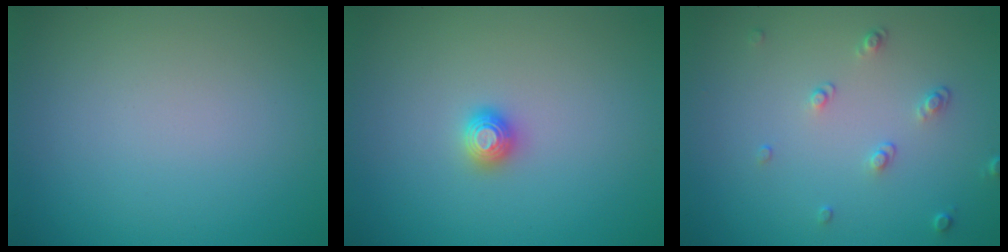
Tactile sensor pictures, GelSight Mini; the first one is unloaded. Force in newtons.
{"total": 1.2, "press": 1.2, "slide": 0.1}
{"total": 1.5, "press": 1.0, "slide": 1.1}